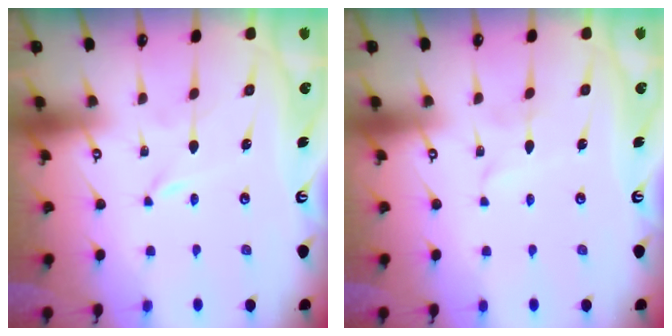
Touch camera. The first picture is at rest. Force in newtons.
{"total": 2.3, "press": 2.3, "slide": 0.0}